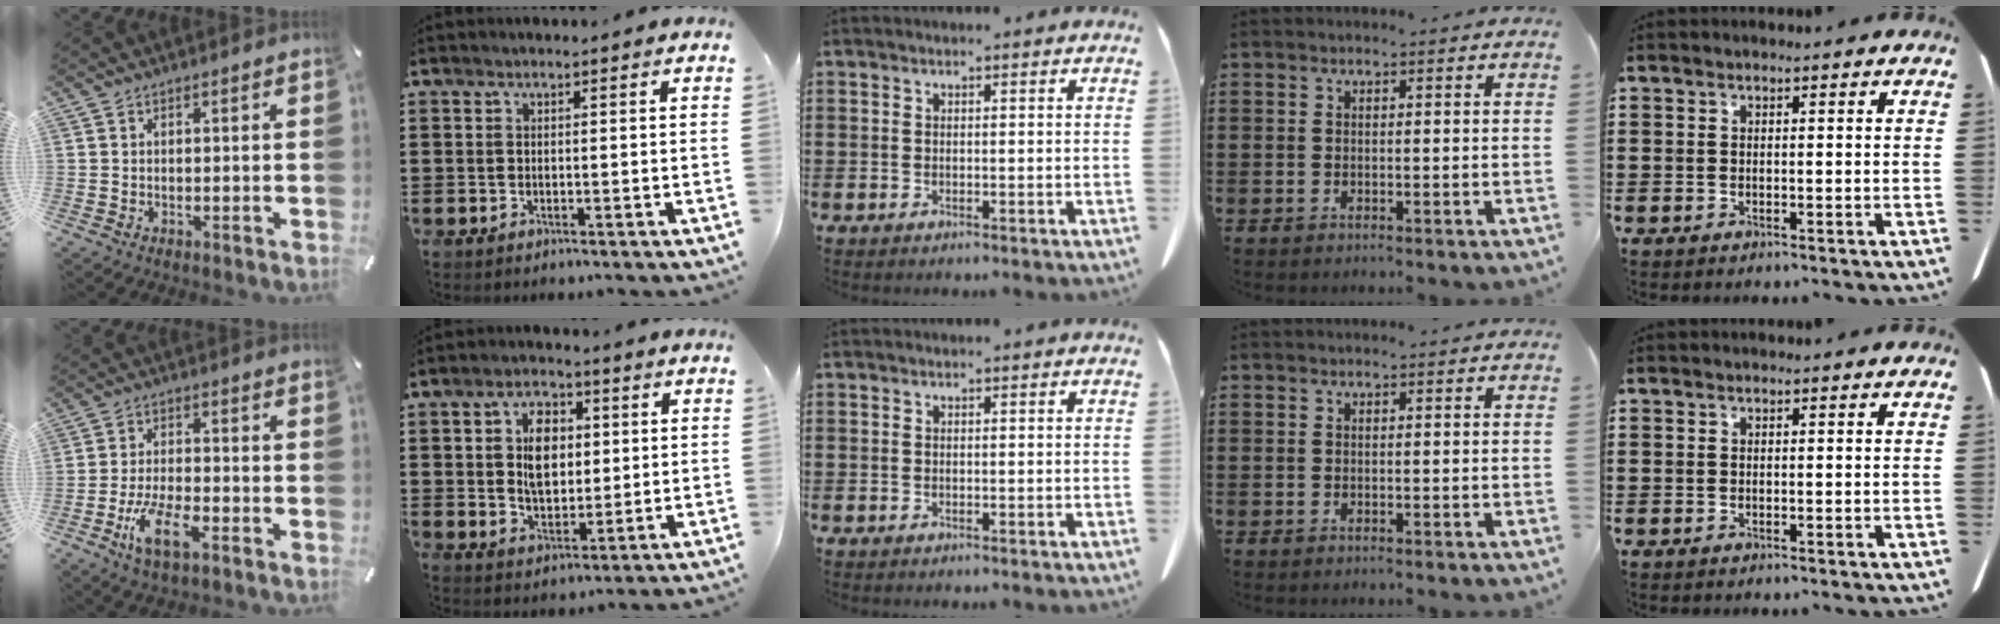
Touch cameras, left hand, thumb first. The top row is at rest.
{"thumb": {"total": 9.5, "force": [-4.8, 4.0, 7.1], "torque": [-0.154, 0.009, -0.089]}, "index": {"total": 7.1, "force": [1.5, 4.5, 5.2], "torque": [-0.098, 0.012, 0.021]}}